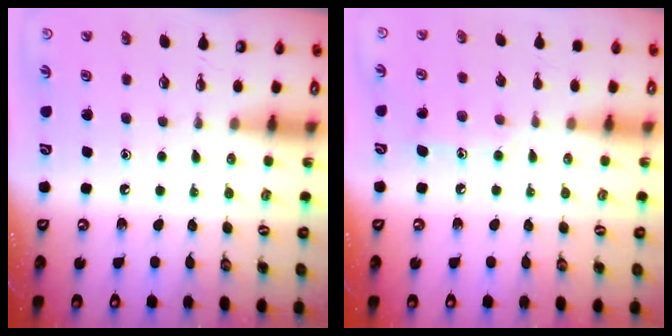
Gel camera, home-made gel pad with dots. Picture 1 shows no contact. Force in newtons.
{"total": 8.6, "press": 8.6, "slide": 0.6}